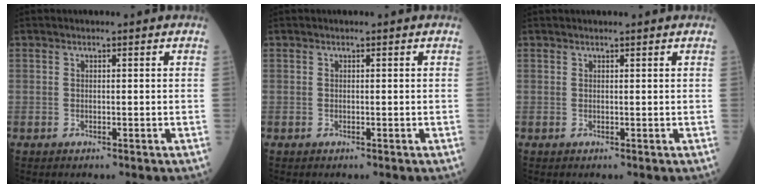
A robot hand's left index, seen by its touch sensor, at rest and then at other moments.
{"total": 0.0}
{"total": 3.0, "force": [2.8, 0.1, 0.9], "torque": [-0.009, 0.022, 0.033]}